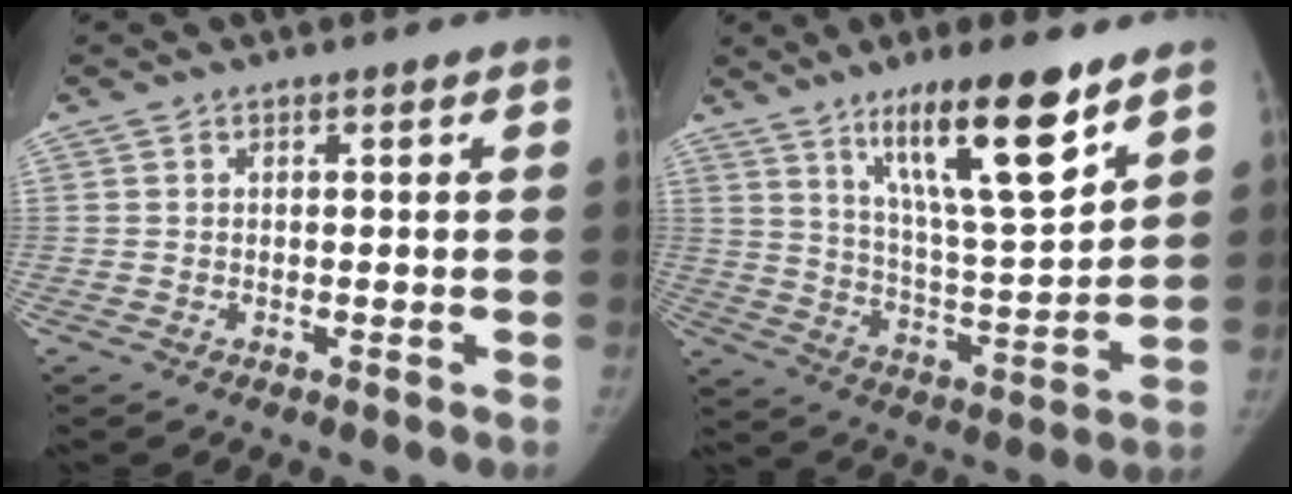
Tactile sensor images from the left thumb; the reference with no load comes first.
{"total": 17.4, "force": [10.8, 3.0, 13.2], "torque": [-0.203, -0.064, 0.191]}